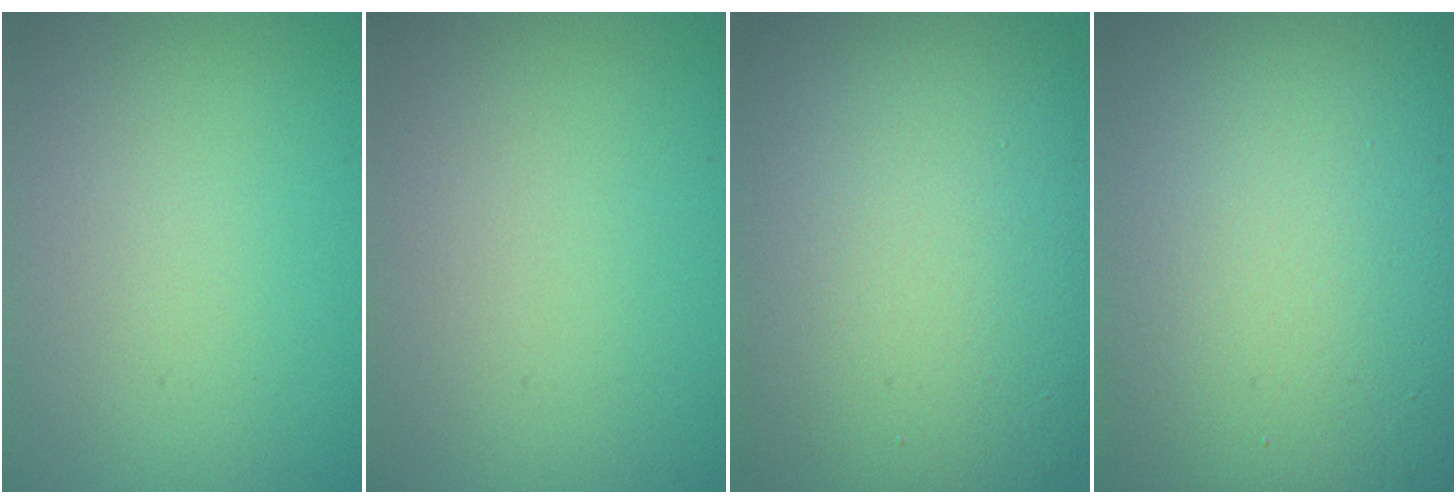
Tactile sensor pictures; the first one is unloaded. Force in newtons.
{"total": 0.0}
{"total": 16.6, "press": 16.6, "slide": 0.7}
{"total": 24.6, "press": 24.6, "slide": 1.1}